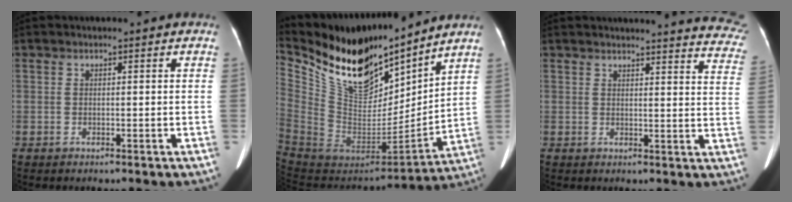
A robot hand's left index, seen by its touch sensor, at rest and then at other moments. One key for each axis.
{"total": 22.8, "fx": 18.4, "fy": 8.0, "fz": 10.8, "tx": -0.242, "ty": -0.011, "tz": 0.342}
{"total": 19.5, "fx": 18.9, "fy": 2.0, "fz": 4.3, "tx": -0.029, "ty": -0.100, "tz": 0.183}